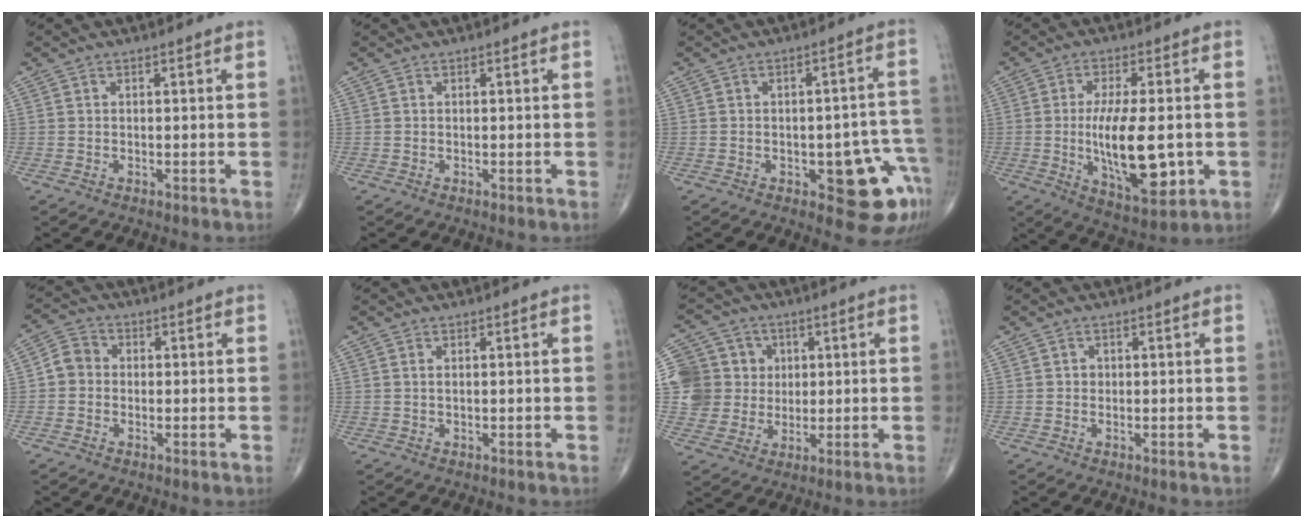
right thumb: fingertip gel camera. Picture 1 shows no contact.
{"total": 0.0}
{"total": 11.5, "force": [-4.7, 4.8, 9.4], "torque": [-0.070, 0.031, -0.050]}
{"total": 15.2, "force": [-1.9, 5.8, 13.9], "torque": [-0.221, -0.012, -0.020]}
{"total": 4.4, "force": [-0.4, 4.0, 1.8], "torque": [-0.020, 0.013, -0.017]}
{"total": 0.6, "force": [0.2, 0.2, 0.6], "torque": [-0.018, 0.001, 0.004]}
{"total": 11.6, "force": [1.8, 11.0, 3.2], "torque": [-0.034, 0.015, 0.037]}
{"total": 0.9, "force": [0.1, 0.9, 0.3], "torque": [0.001, 0.002, 0.001]}